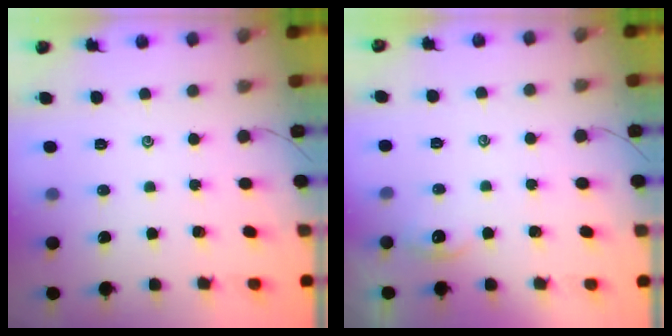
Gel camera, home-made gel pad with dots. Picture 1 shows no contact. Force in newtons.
{"total": 2.7, "press": 2.7, "slide": 0.3}